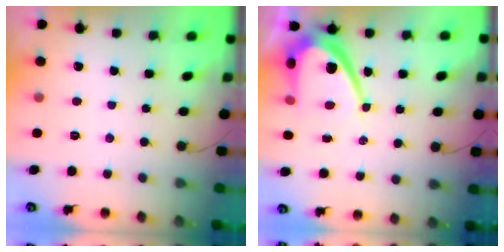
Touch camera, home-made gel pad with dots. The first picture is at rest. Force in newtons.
{"total": 11.3, "press": 11.3, "slide": 0.9}